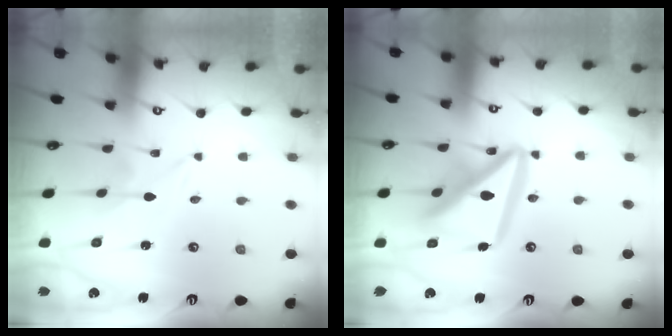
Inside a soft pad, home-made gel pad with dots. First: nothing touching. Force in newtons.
{"total": 18.4, "press": 18.3, "slide": 2.1}